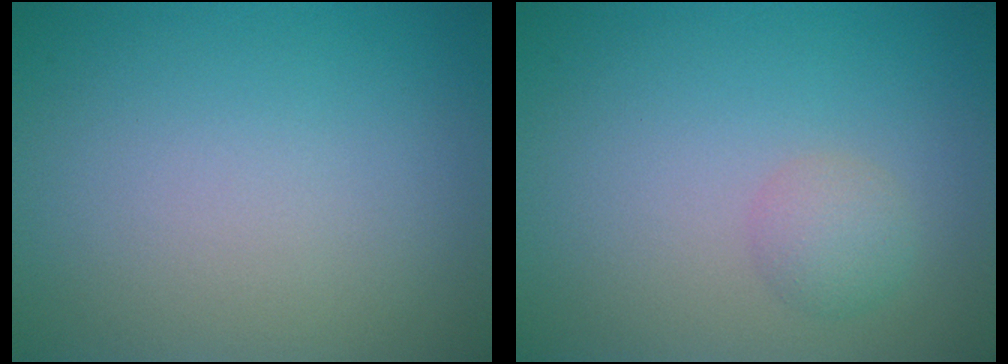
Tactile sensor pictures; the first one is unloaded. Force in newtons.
{"total": 1.7, "press": 1.7, "slide": 0.1}